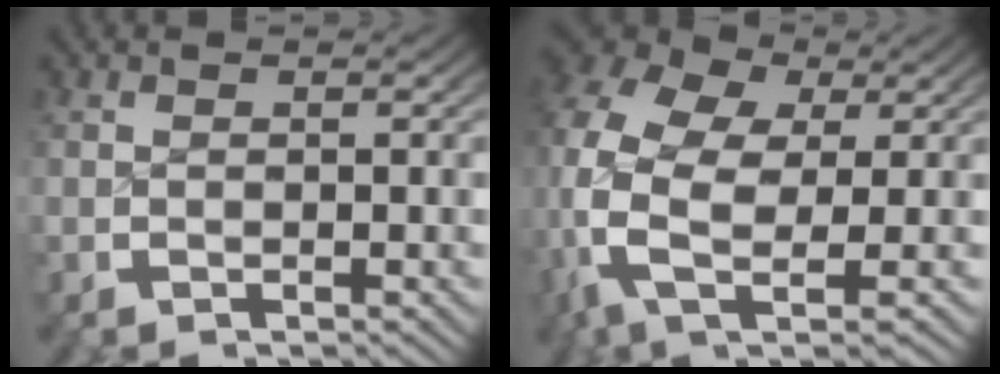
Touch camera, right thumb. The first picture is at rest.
{"total": 12.8, "force": [1.2, 8.5, 9.4], "torque": [-0.216, -0.034, 0.020]}